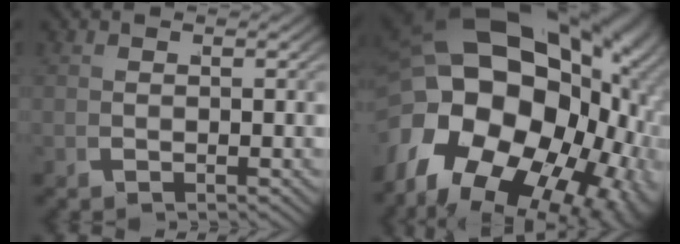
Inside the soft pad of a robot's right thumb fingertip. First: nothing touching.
{"total": 25.6, "force": [0.0, 18.4, 17.8], "torque": [-0.333, -0.030, 0.000]}